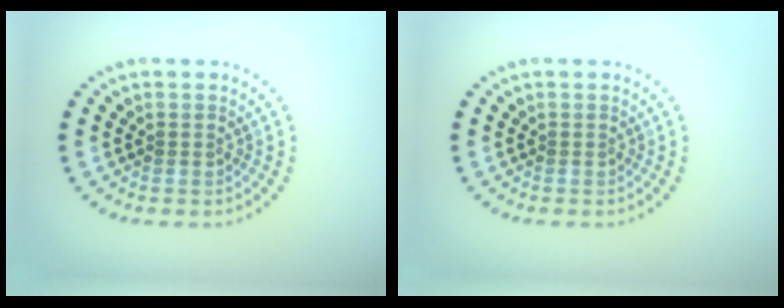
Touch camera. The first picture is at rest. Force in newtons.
{"total": 0.0}